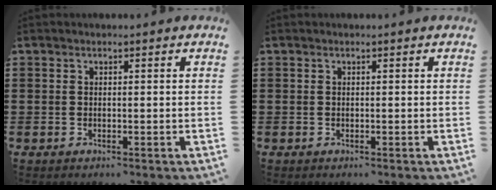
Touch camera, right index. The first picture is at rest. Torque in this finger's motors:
{"motor_torque": [0.00, 0.00, 0.00, 0.00]}